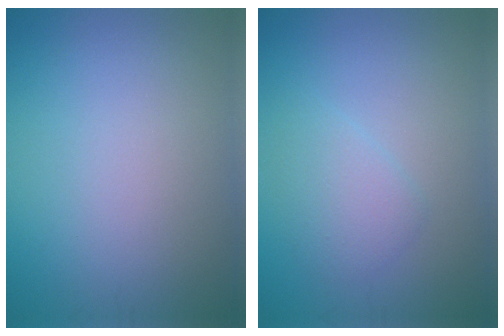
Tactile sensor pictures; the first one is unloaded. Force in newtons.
{"total": 2.3, "press": 2.3, "slide": 0.0}